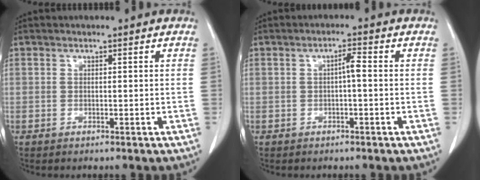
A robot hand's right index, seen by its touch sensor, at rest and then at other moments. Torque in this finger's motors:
{"motor_torque": [0.21, -0.16, 0.03, 0.03]}